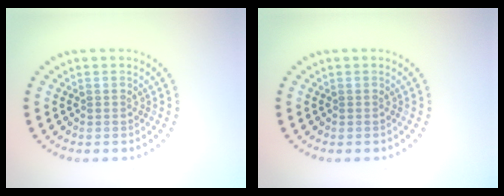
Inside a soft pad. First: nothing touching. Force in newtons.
{"total": 0.0}